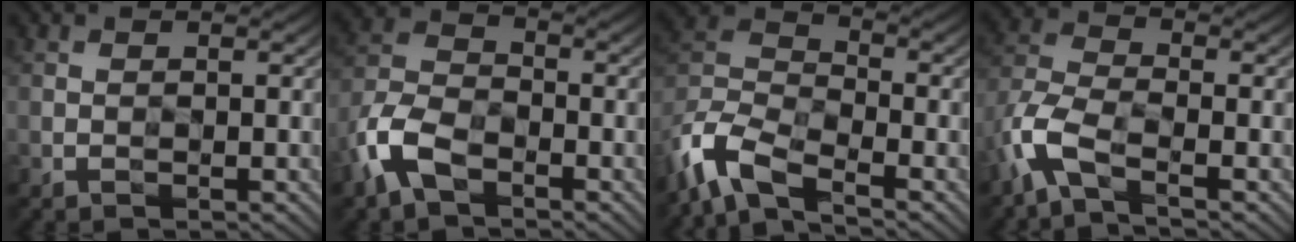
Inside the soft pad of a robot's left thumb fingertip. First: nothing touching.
{"total": 7.5, "force": [-4.3, 4.0, 4.7], "torque": [-0.120, 0.002, -0.102]}
{"total": 9.6, "force": [-7.3, 3.0, 5.5], "torque": [-0.133, -0.005, -0.166]}
{"total": 6.7, "force": [-4.0, 2.3, 4.9], "torque": [-0.127, -0.001, -0.102]}